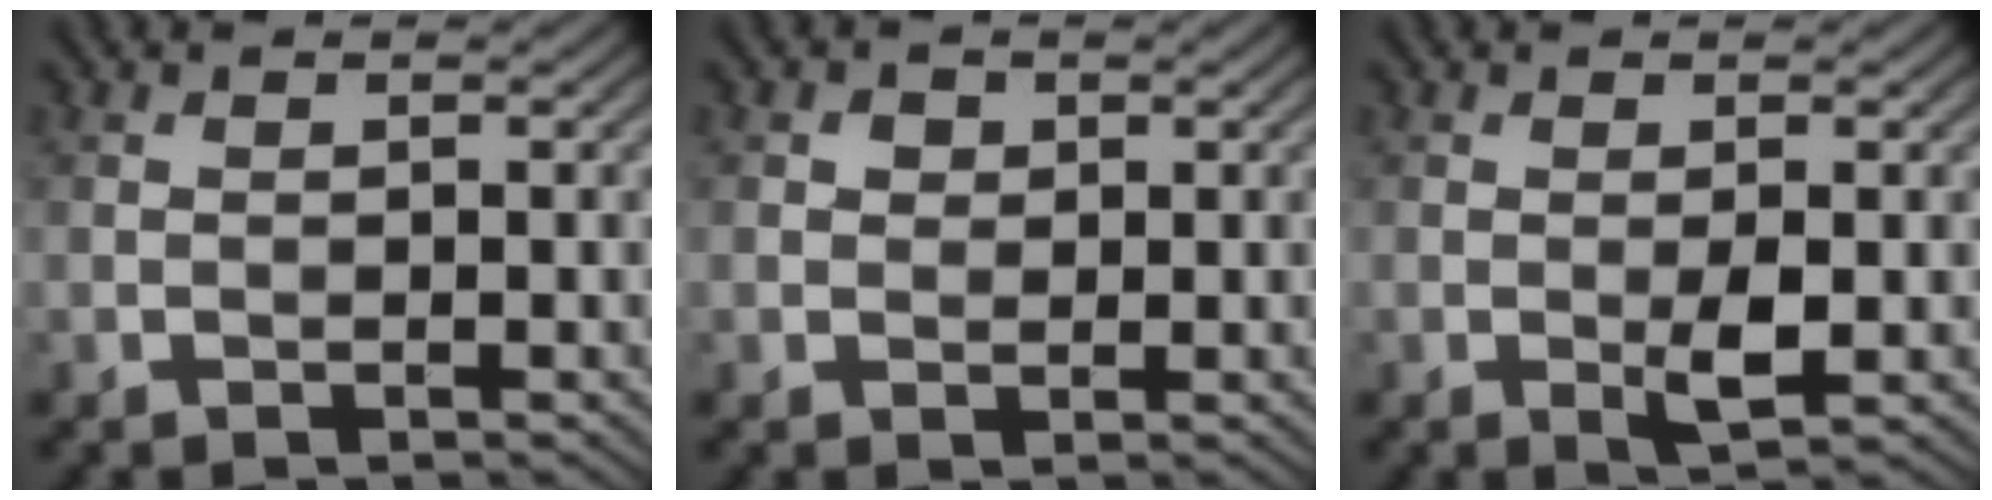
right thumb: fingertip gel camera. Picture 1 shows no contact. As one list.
[{"total": 1.6, "force": [0.6, 1.4, 0.6], "torque": [-0.009, 0.000, 0.008]}, {"total": 2.3, "force": [-0.3, 0.6, 2.2], "torque": [-0.042, -0.003, -0.005]}]